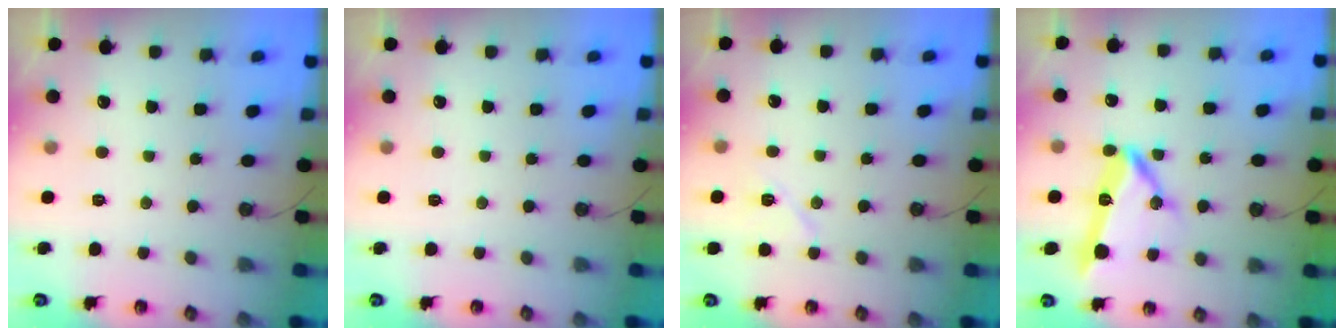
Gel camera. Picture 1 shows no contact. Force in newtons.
{"total": 0.0}
{"total": 6.4, "press": 6.3, "slide": 1.0}
{"total": 16.0, "press": 16.0, "slide": 1.3}